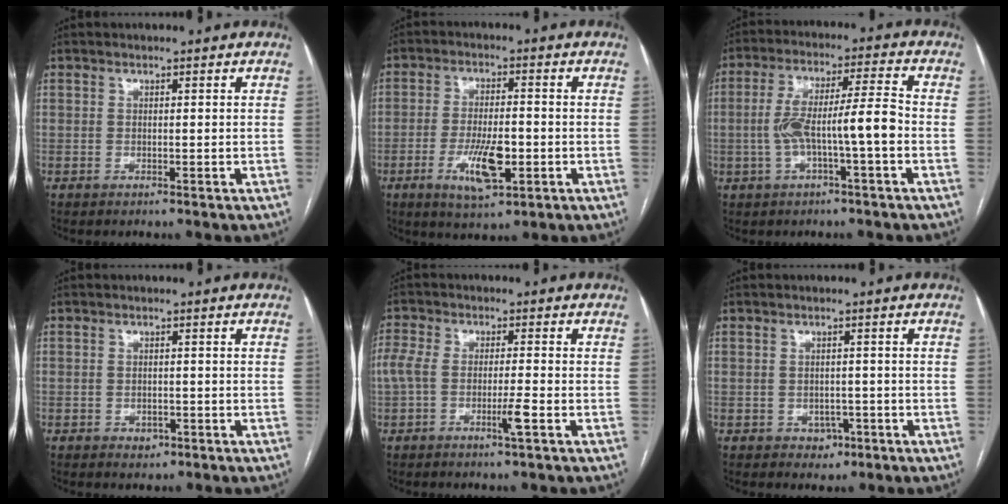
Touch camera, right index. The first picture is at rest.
{"total": 8.1, "force": [-2.8, 2.3, 7.2], "torque": [-0.138, -0.007, -0.042]}
{"total": 9.4, "force": [-2.2, 0.5, 9.2], "torque": [-0.177, 0.027, -0.037]}
{"total": 1.7, "force": [-0.9, 1.2, 0.8], "torque": [-0.009, 0.004, -0.007]}
{"total": 5.5, "force": [-2.0, 0.8, 5.0], "torque": [-0.122, 0.012, -0.038]}
{"total": 2.6, "force": [-1.3, 2.1, 1.0], "torque": [-0.004, 0.007, -0.011]}